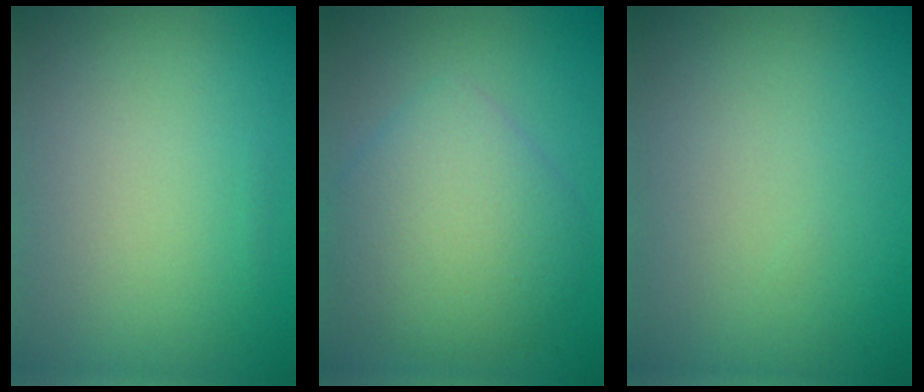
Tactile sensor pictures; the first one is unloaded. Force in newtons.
{"total": 5.8, "press": 5.8, "slide": 0.2}
{"total": 0.0}